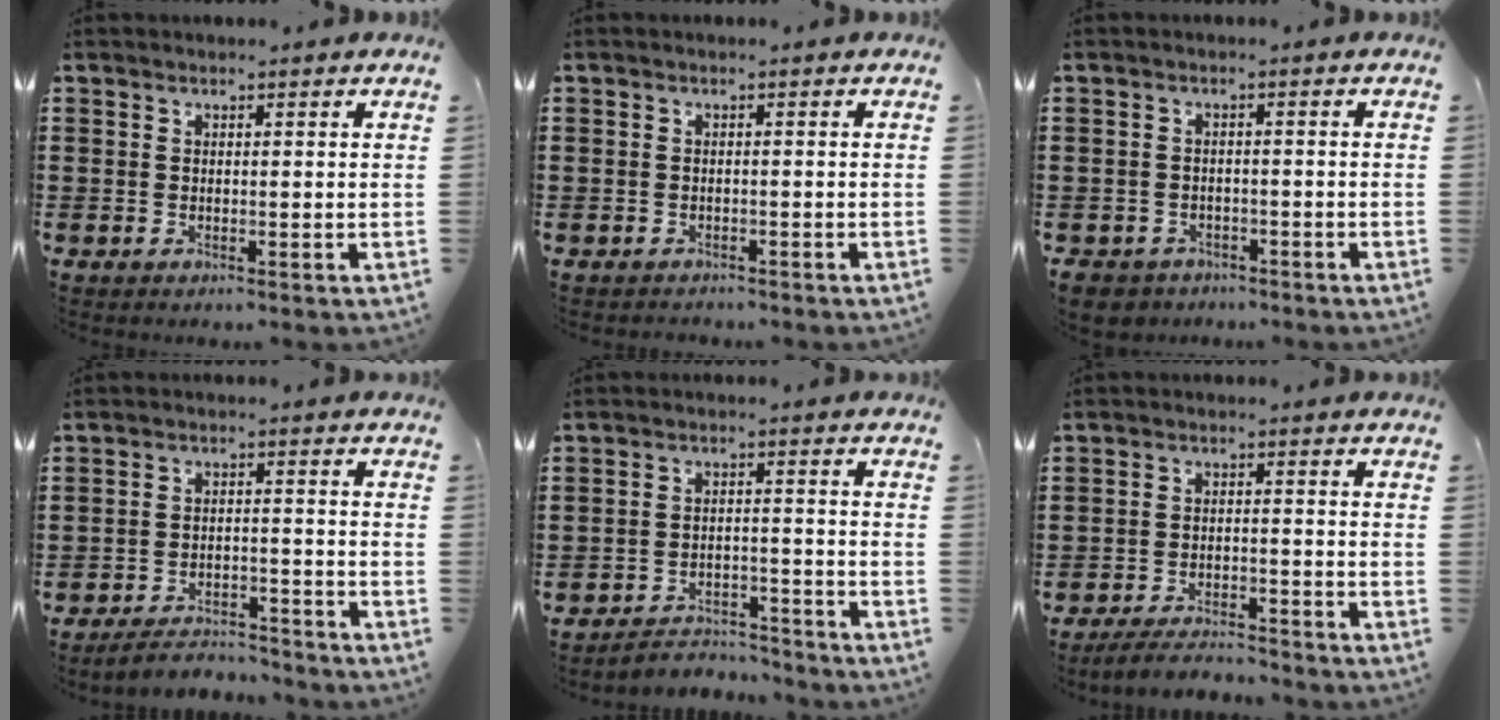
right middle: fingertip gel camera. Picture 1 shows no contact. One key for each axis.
{"total": 1.1, "fx": -1.0, "fy": 0.4, "fz": -0.2, "tx": 0.001, "ty": 0.004, "tz": -0.023}
{"total": 2.7, "fx": -2.5, "fy": 0.9, "fz": -0.1, "tx": -0.012, "ty": -0.002, "tz": -0.059}
{"total": 4.0, "fx": -3.9, "fy": 0.6, "fz": 0.4, "tx": -0.010, "ty": 0.007, "tz": -0.083}
{"total": 3.8, "fx": -3.8, "fy": 0.7, "fz": 0.3, "tx": -0.010, "ty": 0.006, "tz": -0.081}
{"total": 4.2, "fx": -4.1, "fy": 0.5, "fz": 1.0, "tx": -0.016, "ty": 0.003, "tz": -0.082}